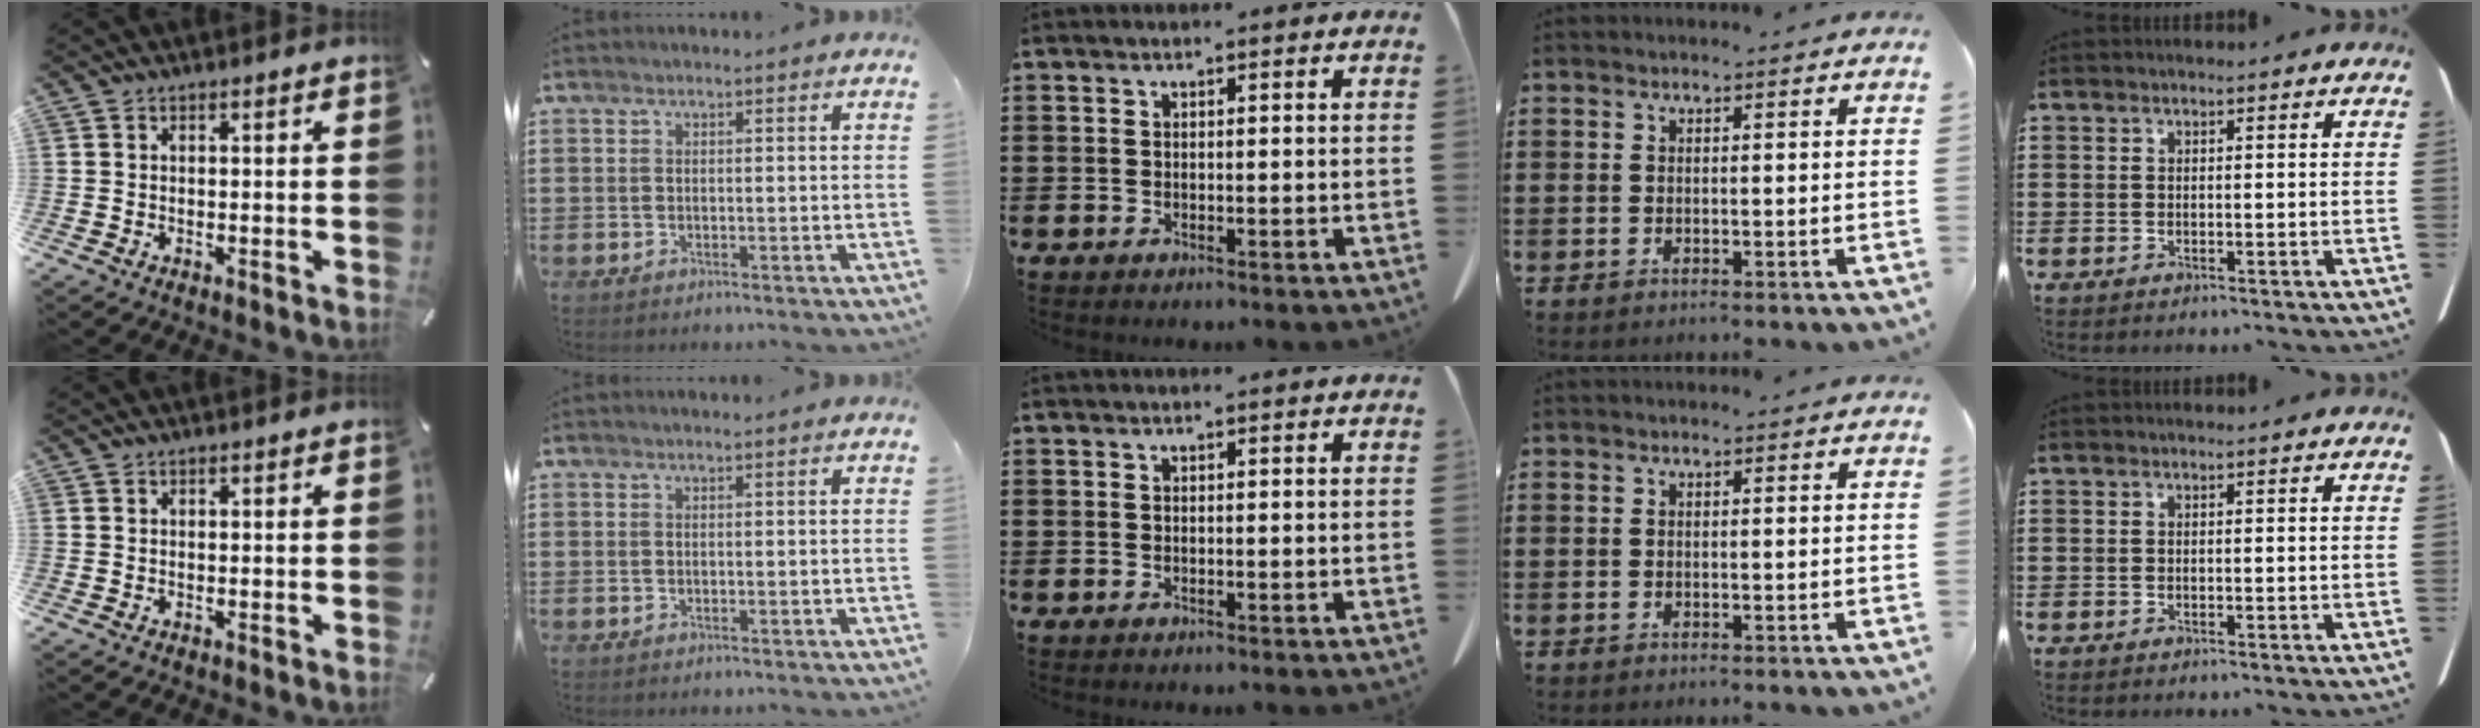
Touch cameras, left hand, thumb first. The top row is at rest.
{}